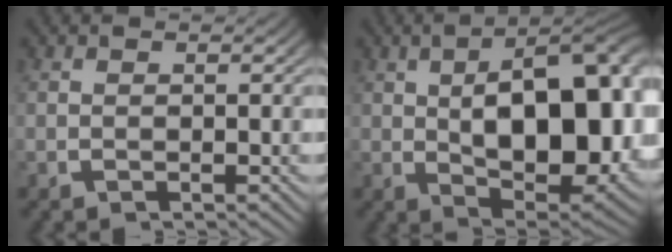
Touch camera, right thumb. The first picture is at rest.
{"total": 15.8, "force": [0.1, 8.5, 13.3], "torque": [-0.204, -0.048, 0.029]}